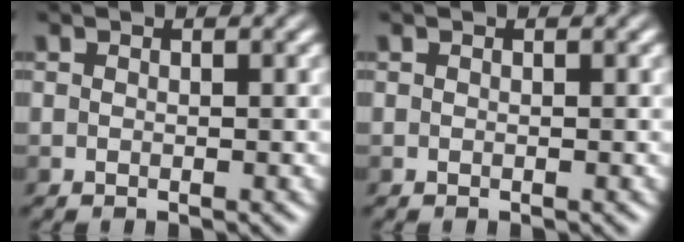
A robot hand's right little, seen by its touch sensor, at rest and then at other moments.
{"total": 0.0}